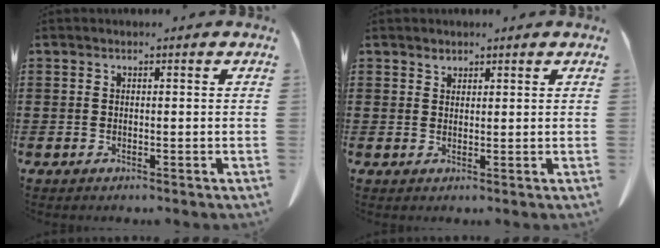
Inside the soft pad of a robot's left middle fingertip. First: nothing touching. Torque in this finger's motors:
{"motor_torque": [0.12, -0.04, -0.03, -0.01]}